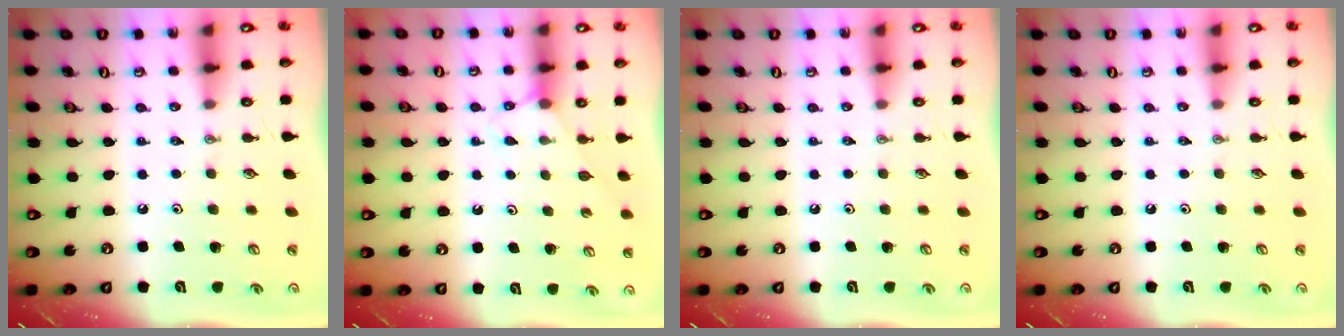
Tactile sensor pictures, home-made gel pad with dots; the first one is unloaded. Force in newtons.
{"total": 5.5, "press": 5.4, "slide": 0.6}
{"total": 0.0}
{"total": 0.0}